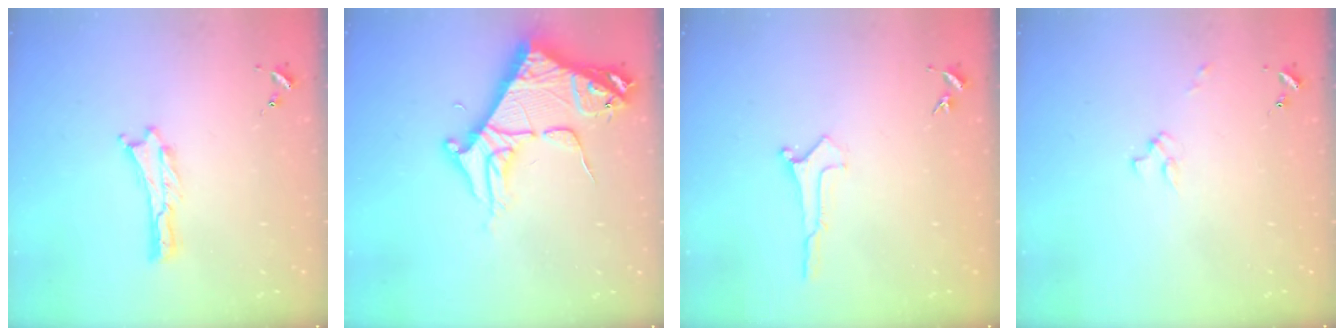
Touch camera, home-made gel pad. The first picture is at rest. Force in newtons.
{"total": 8.8, "press": 8.7, "slide": 0.8}
{"total": 0.0}
{"total": 1.1, "press": 1.1, "slide": 0.2}